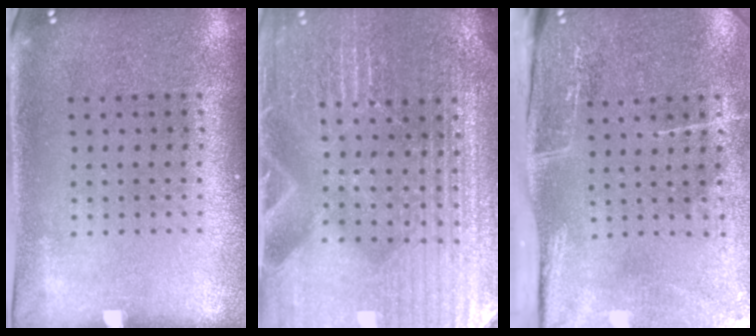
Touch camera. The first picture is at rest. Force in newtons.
{"total": 4.9, "press": 4.6, "slide": 1.5}
{"total": 5.0, "press": 3.9, "slide": 3.1}